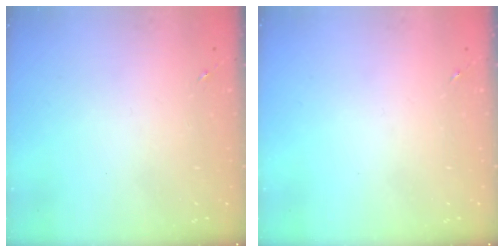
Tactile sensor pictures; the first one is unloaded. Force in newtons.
{"total": 0.0}